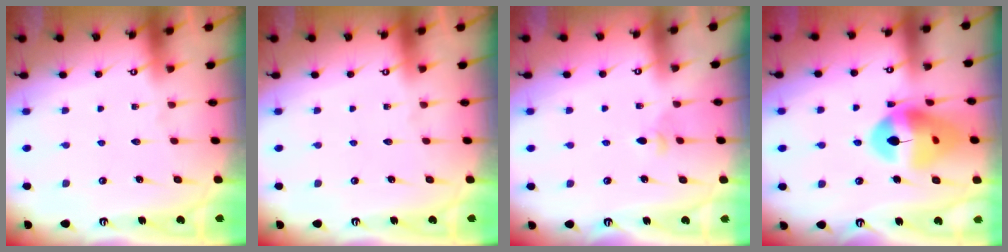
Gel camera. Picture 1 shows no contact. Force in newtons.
{"total": 0.0}
{"total": 3.2, "press": 3.1, "slide": 0.8}
{"total": 17.1, "press": 17.0, "slide": 1.9}